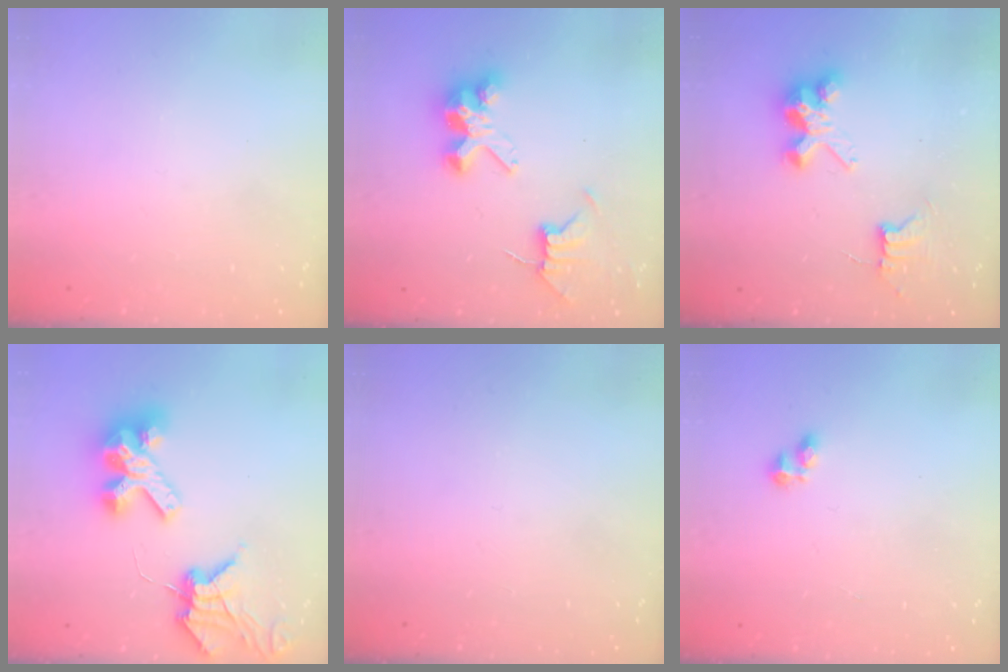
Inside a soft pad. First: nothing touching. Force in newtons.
{"total": 8.7, "press": 8.6, "slide": 0.7}
{"total": 8.7, "press": 8.7, "slide": 0.6}
{"total": 11.8, "press": 11.7, "slide": 1.3}
{"total": 0.0}
{"total": 2.7, "press": 2.7, "slide": 0.4}